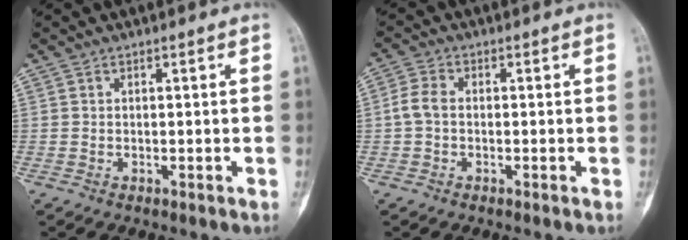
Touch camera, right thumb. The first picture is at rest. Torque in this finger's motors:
{"motor_torque": [0.53, 0.79, 0.42, -0.20, 0.10]}